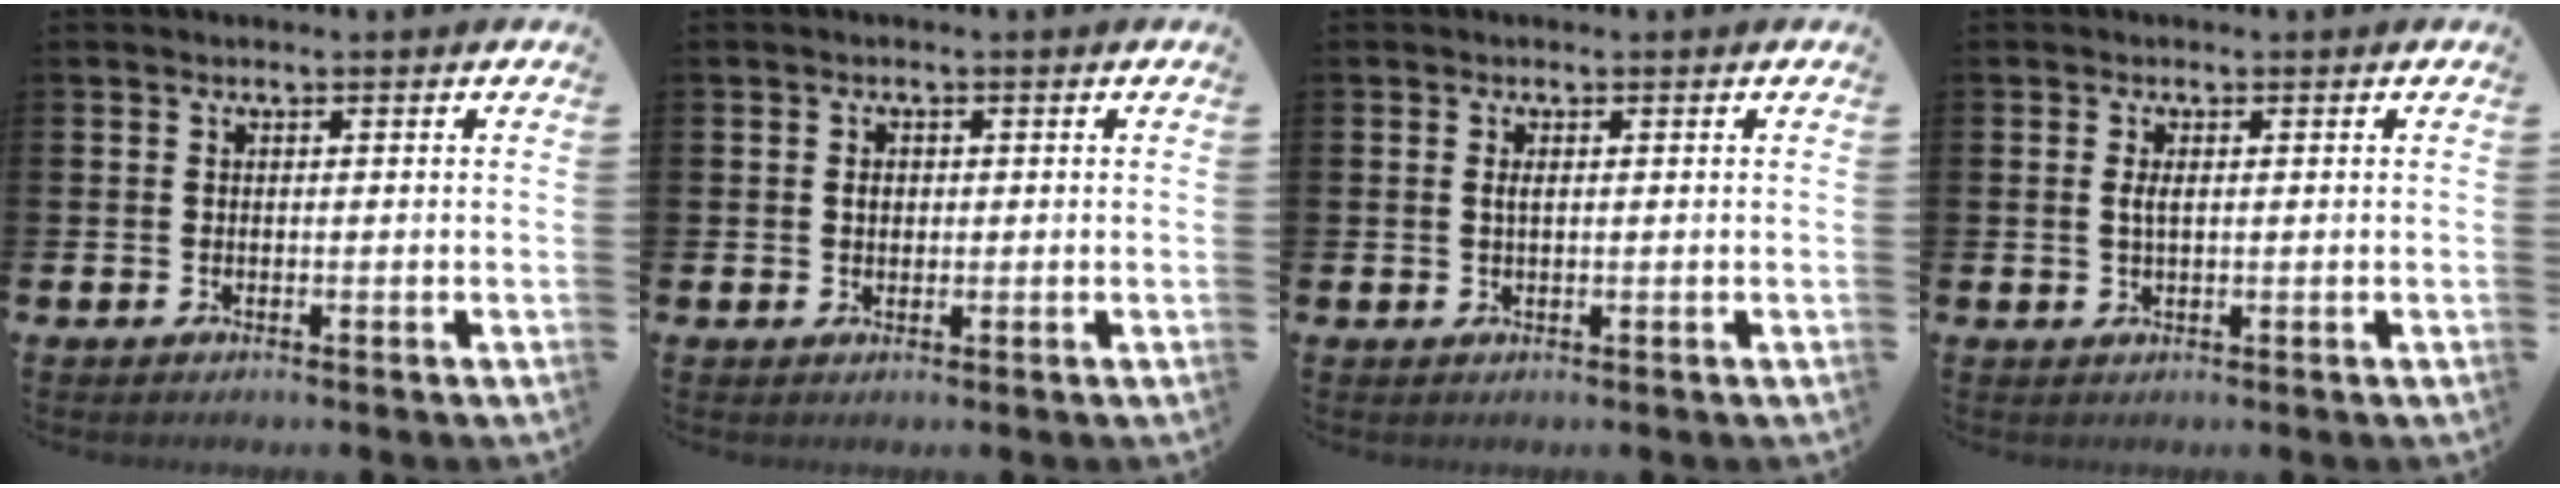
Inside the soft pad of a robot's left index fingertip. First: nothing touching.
{"total": 1.4, "force": [0.2, 1.1, 0.8], "torque": [0.003, 0.001, -0.001]}
{"total": 1.0, "force": [0.3, 0.3, 0.9], "torque": [-0.014, 0.002, 0.004]}
{"total": 1.8, "force": [0.4, 0.7, 1.6], "torque": [-0.028, 0.003, 0.004]}